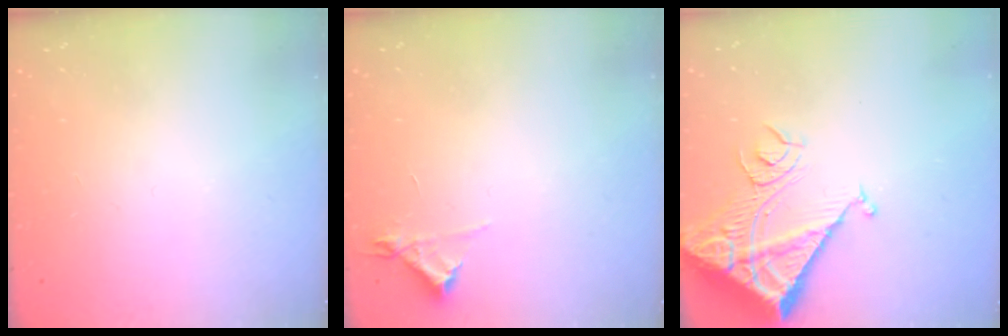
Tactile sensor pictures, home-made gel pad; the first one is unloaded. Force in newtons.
{"total": 5.0, "press": 4.9, "slide": 0.7}
{"total": 17.3, "press": 17.1, "slide": 2.3}